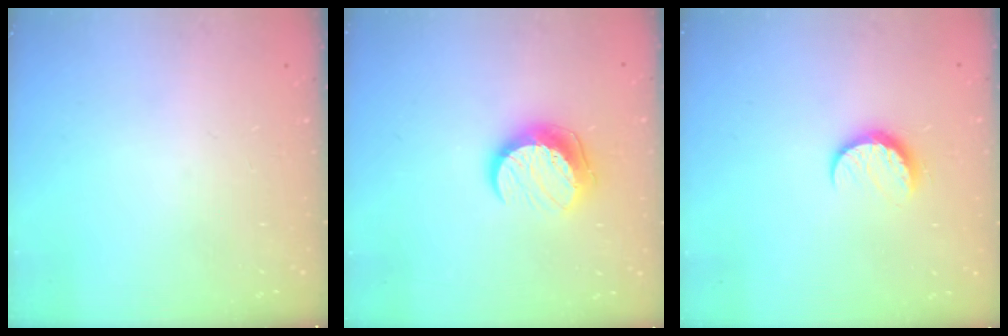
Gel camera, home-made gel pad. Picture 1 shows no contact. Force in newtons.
{"total": 10.7, "press": 10.7, "slide": 0.7}
{"total": 7.1, "press": 7.1, "slide": 0.7}